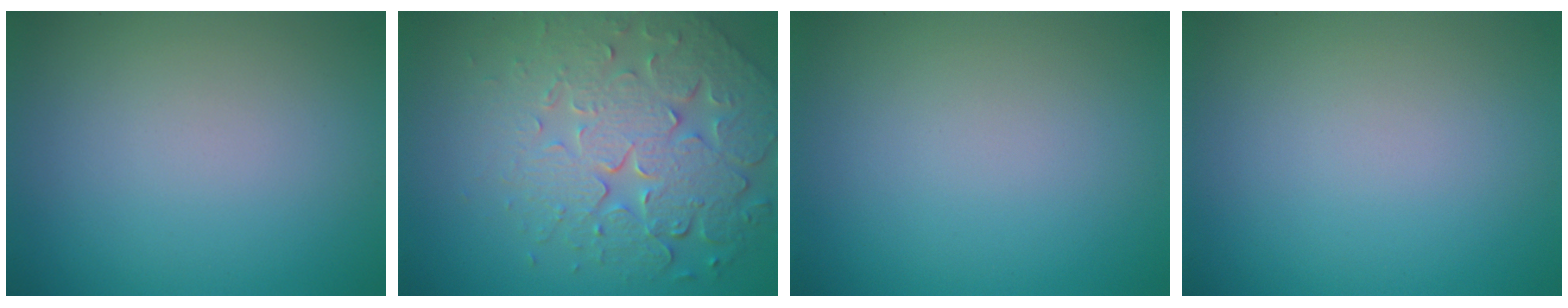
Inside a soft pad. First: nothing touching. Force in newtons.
{"total": 7.8, "press": 5.7, "slide": 5.3}
{"total": 0.0}
{"total": 0.0}